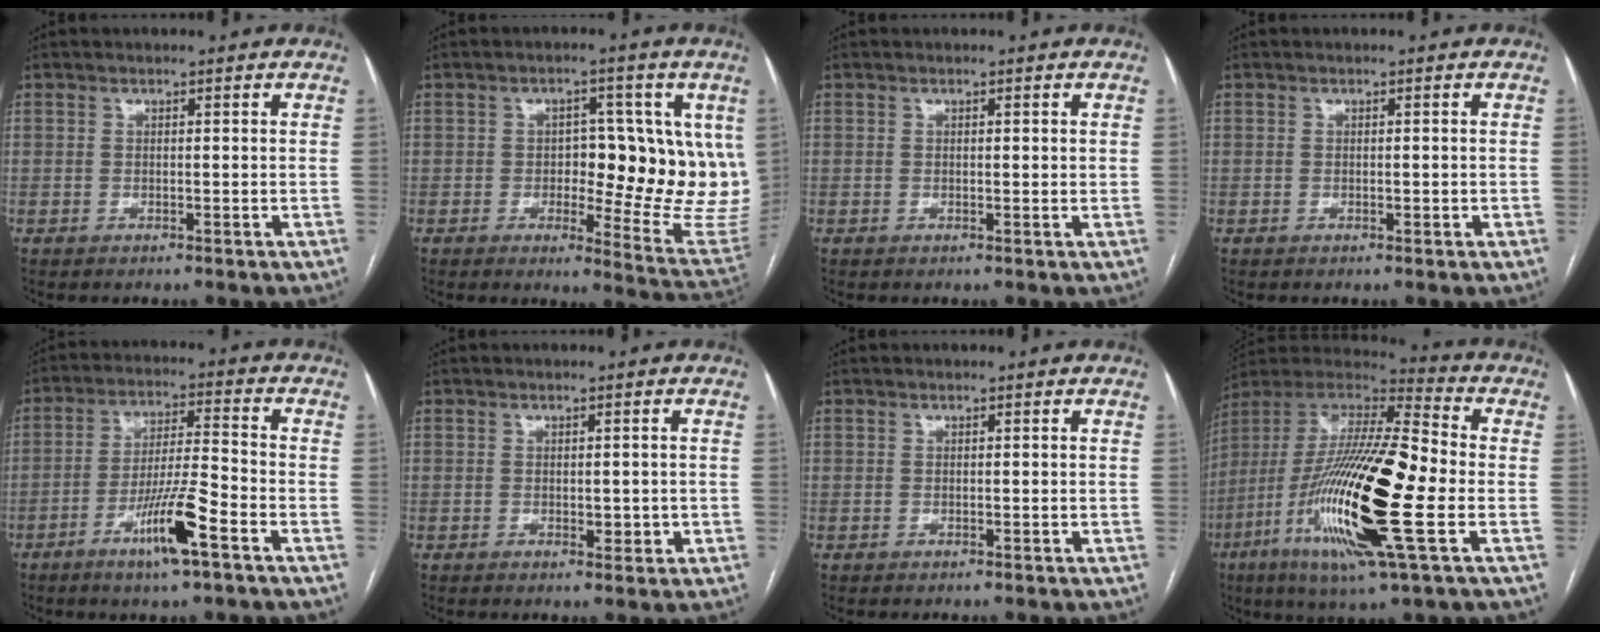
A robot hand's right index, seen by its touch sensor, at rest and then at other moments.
{"total": 15.1, "force": [1.5, 6.0, 13.7], "torque": [-0.152, 0.001, 0.024]}
{"total": 0.9, "force": [0.2, 0.2, 0.9], "torque": [-0.013, 0.000, 0.002]}
{"total": 0.7, "force": [-0.3, 0.2, 0.7], "torque": [-0.012, 0.000, -0.002]}
{"total": 10.3, "force": [-5.3, 0.3, 8.8], "torque": [-0.161, -0.008, -0.095]}
{"total": 2.3, "force": [-0.5, 1.1, 1.9], "torque": [-0.028, -0.001, -0.001]}
{"total": 0.0}
{"total": 26.4, "force": [-6.7, 3.6, 25.3], "torque": [-0.518, -0.036, -0.128]}